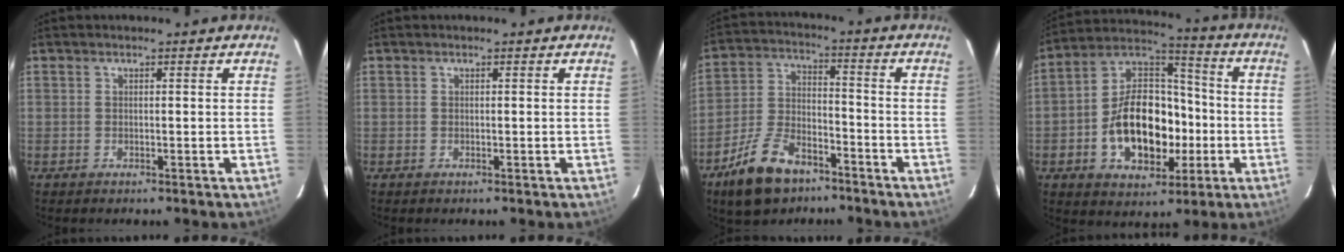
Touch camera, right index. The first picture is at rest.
{"total": 0.0}
{"total": 13.6, "force": [-9.1, 6.8, 7.4], "torque": [-0.165, 0.005, -0.157]}
{"total": 18.1, "force": [-4.2, 11.5, 13.3], "torque": [-0.248, 0.034, -0.057]}